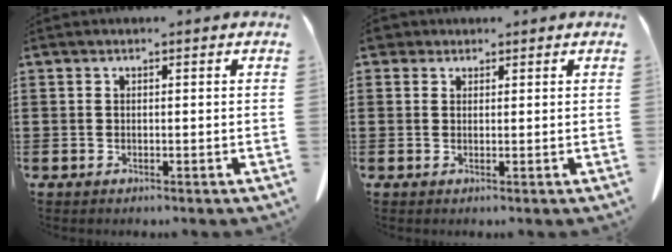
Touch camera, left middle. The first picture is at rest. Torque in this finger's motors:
{"motor_torque": [-0.10, 0.04, 0.00, 0.01]}